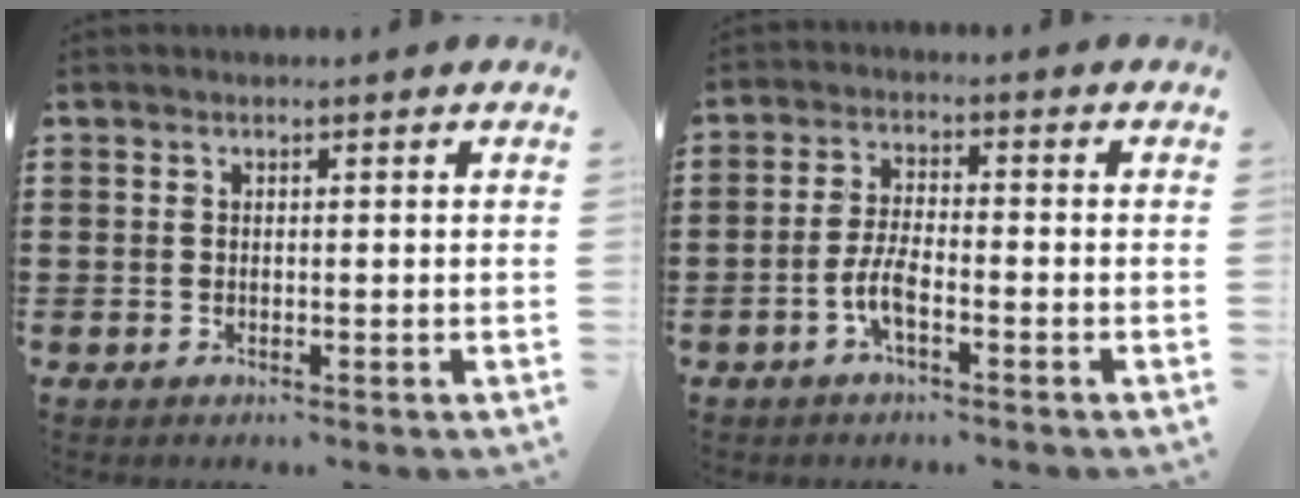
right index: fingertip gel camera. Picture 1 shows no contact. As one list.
[{"total": 4.5, "force": [-2.1, 1.2, 3.9], "torque": [-0.095, -0.006, -0.045]}]